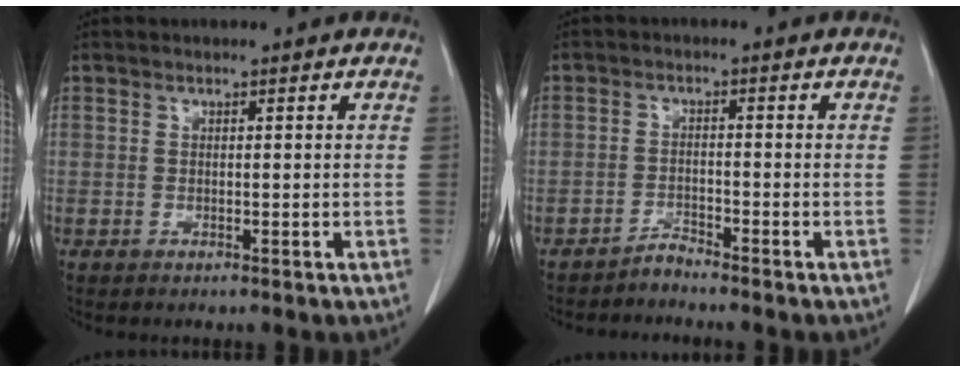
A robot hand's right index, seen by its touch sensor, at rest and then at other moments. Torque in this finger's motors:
{"motor_torque": [-0.46, -0.26, -0.39, -0.12]}